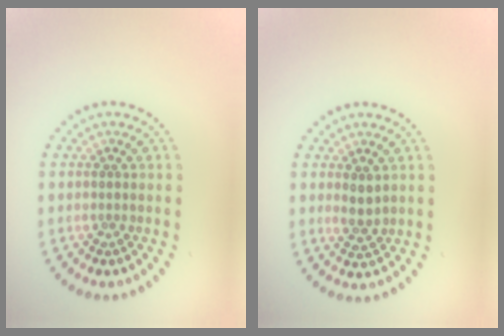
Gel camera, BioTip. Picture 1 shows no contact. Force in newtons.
{"total": 1.6, "press": 1.5, "slide": 0.5}